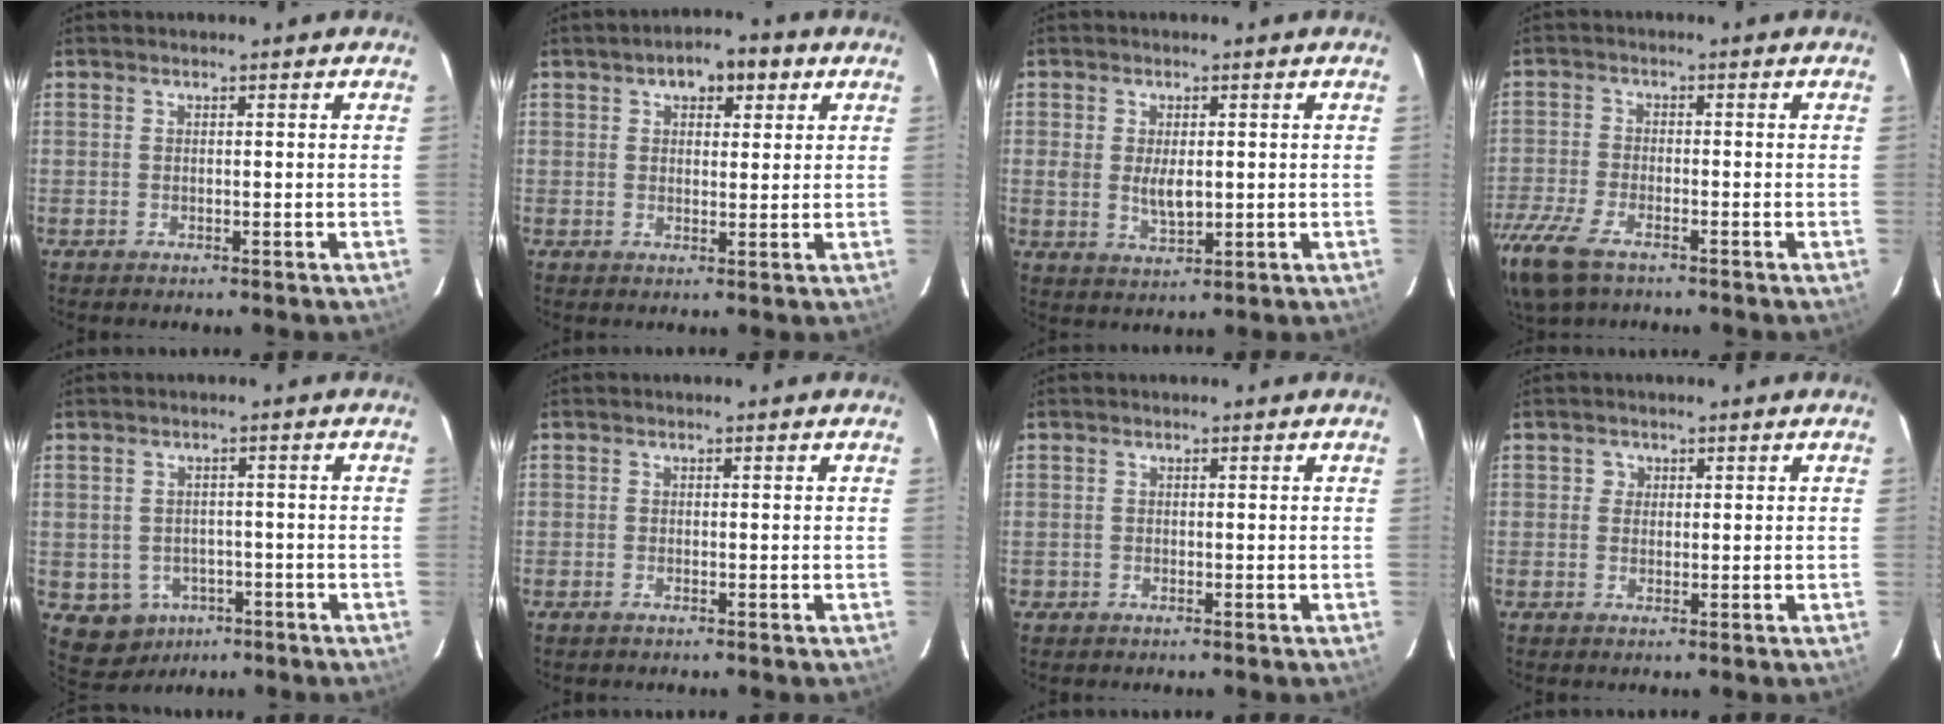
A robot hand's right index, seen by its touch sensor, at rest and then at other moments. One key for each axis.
{"total": 6.6, "fx": 3.1, "fy": 3.6, "fz": 4.5, "tx": -0.068, "ty": 0.026, "tz": 0.045}
{"total": 4.7, "fx": 0.1, "fy": 2.6, "fz": 3.8, "tx": -0.069, "ty": -0.005, "tz": 0.005}
{"total": 12.7, "fx": -8.4, "fy": 5.5, "fz": 7.7, "tx": -0.199, "ty": -0.042, "tz": -0.166}
{"total": 7.3, "fx": -3.3, "fy": 6.2, "fz": 2.0, "tx": -0.056, "ty": 0.009, "tz": -0.030}
{"total": 0.7, "fx": -0.5, "fy": 0.3, "fz": 0.4, "tx": -0.008, "ty": -0.002, "tz": -0.012}
{"total": 1.0, "fx": -0.3, "fy": 0.9, "fz": 0.0, "tx": 0.000, "ty": 0.003, "tz": -0.005}
{"total": 1.6, "fx": 0.3, "fy": 1.6, "fz": 0.0, "tx": 0.007, "ty": 0.008, "tz": 0.001}